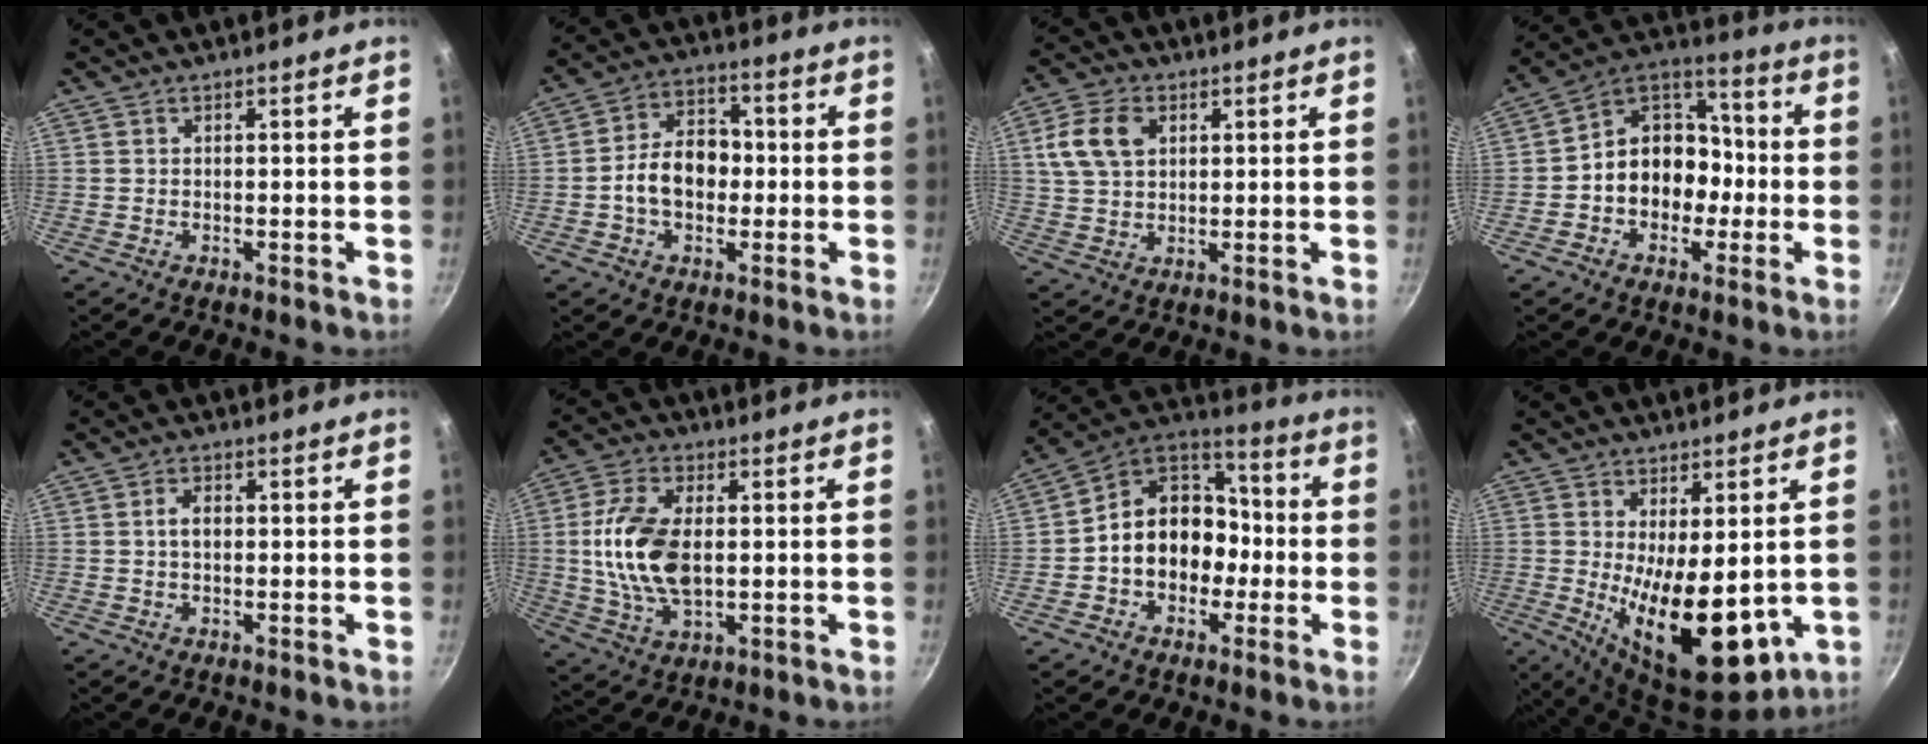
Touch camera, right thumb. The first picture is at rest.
{"total": 10.6, "force": [-1.2, 7.7, 7.3], "torque": [-0.084, 0.028, -0.031]}
{"total": 9.1, "force": [2.9, 6.3, 5.9], "torque": [-0.100, 0.005, 0.053]}
{"total": 14.2, "force": [-2.6, 11.6, 7.8], "torque": [-0.065, 0.052, -0.057]}
{"total": 2.8, "force": [0.1, 1.9, 2.1], "torque": [-0.030, 0.008, 0.000]}
{"total": 14.4, "force": [0.5, 8.2, 11.8], "torque": [-0.222, 0.006, 0.010]}
{"total": 15.5, "force": [-2.6, 12.4, 8.8], "torque": [-0.093, 0.055, -0.056]}
{"total": 15.7, "force": [-1.1, 7.1, 14.0], "torque": [-0.199, -0.031, 0.004]}